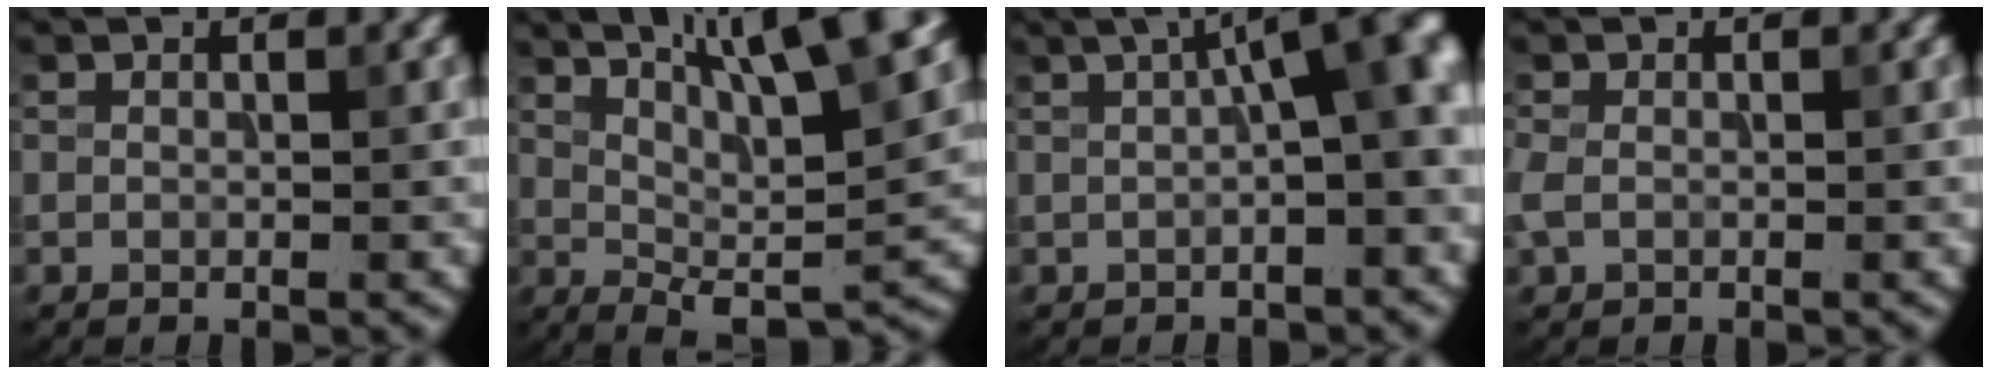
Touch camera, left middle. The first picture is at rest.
{"total": 12.0, "force": [6.0, 2.9, 10.0], "torque": [-0.136, 0.017, 0.087]}
{"total": 6.6, "force": [0.9, 1.4, 6.4], "torque": [-0.081, 0.019, 0.009]}
{"total": 1.6, "force": [-0.4, 1.1, 1.1], "torque": [-0.029, 0.001, -0.011]}